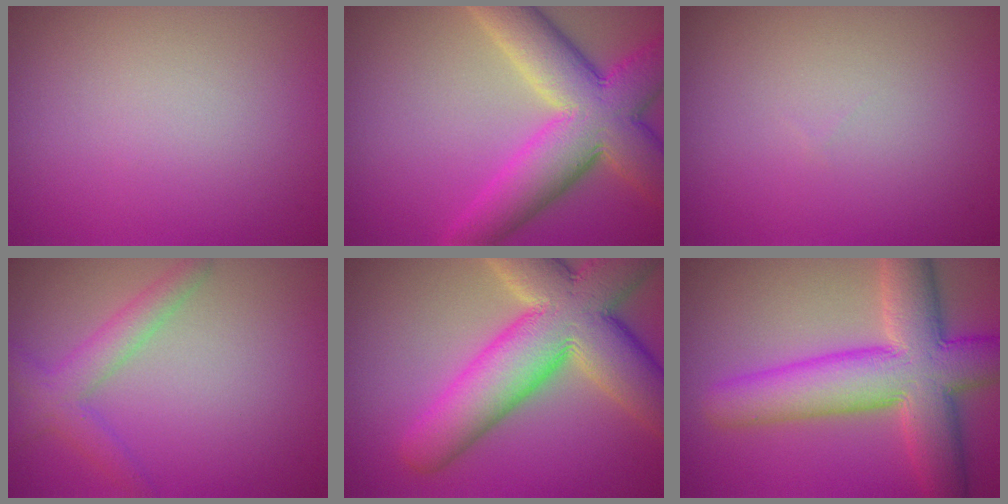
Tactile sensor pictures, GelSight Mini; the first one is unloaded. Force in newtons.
{"total": 8.9, "press": 8.8, "slide": 0.8}
{"total": 0.0}
{"total": 2.9, "press": 2.9, "slide": 0.1}
{"total": 12.4, "press": 12.3, "slide": 1.2}
{"total": 10.5, "press": 10.5, "slide": 0.5}